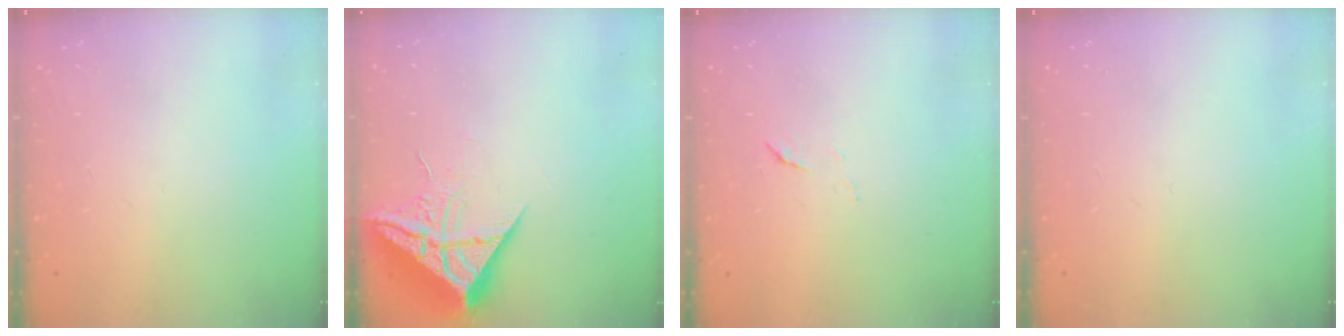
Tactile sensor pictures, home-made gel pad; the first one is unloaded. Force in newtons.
{"total": 10.4, "press": 10.4, "slide": 0.8}
{"total": 4.1, "press": 4.1, "slide": 0.3}
{"total": 0.0}